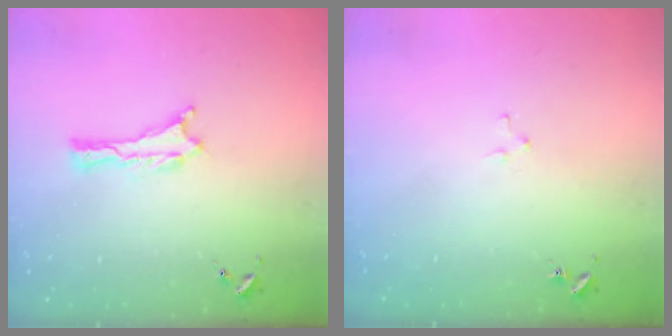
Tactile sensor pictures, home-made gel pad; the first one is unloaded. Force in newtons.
{"total": 1.9, "press": 1.9, "slide": 0.1}